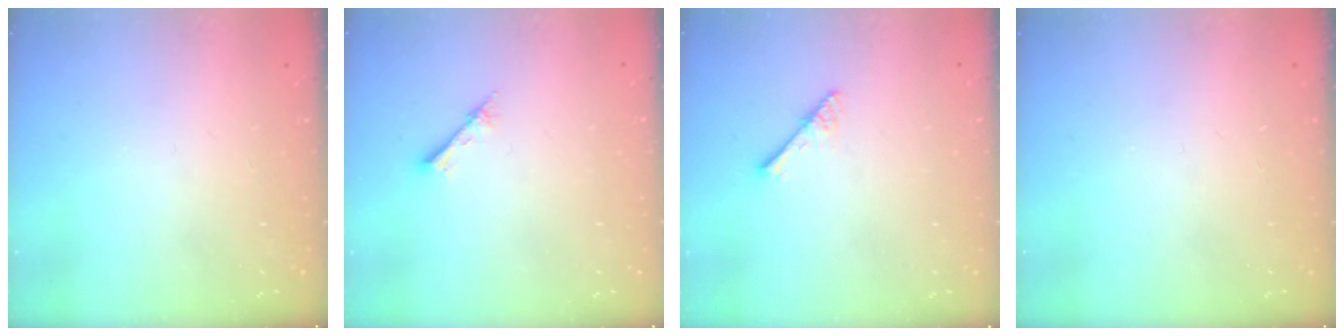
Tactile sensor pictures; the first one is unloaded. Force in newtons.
{"total": 2.4, "press": 2.4, "slide": 0.3}
{"total": 2.9, "press": 2.9, "slide": 0.2}
{"total": 0.0}